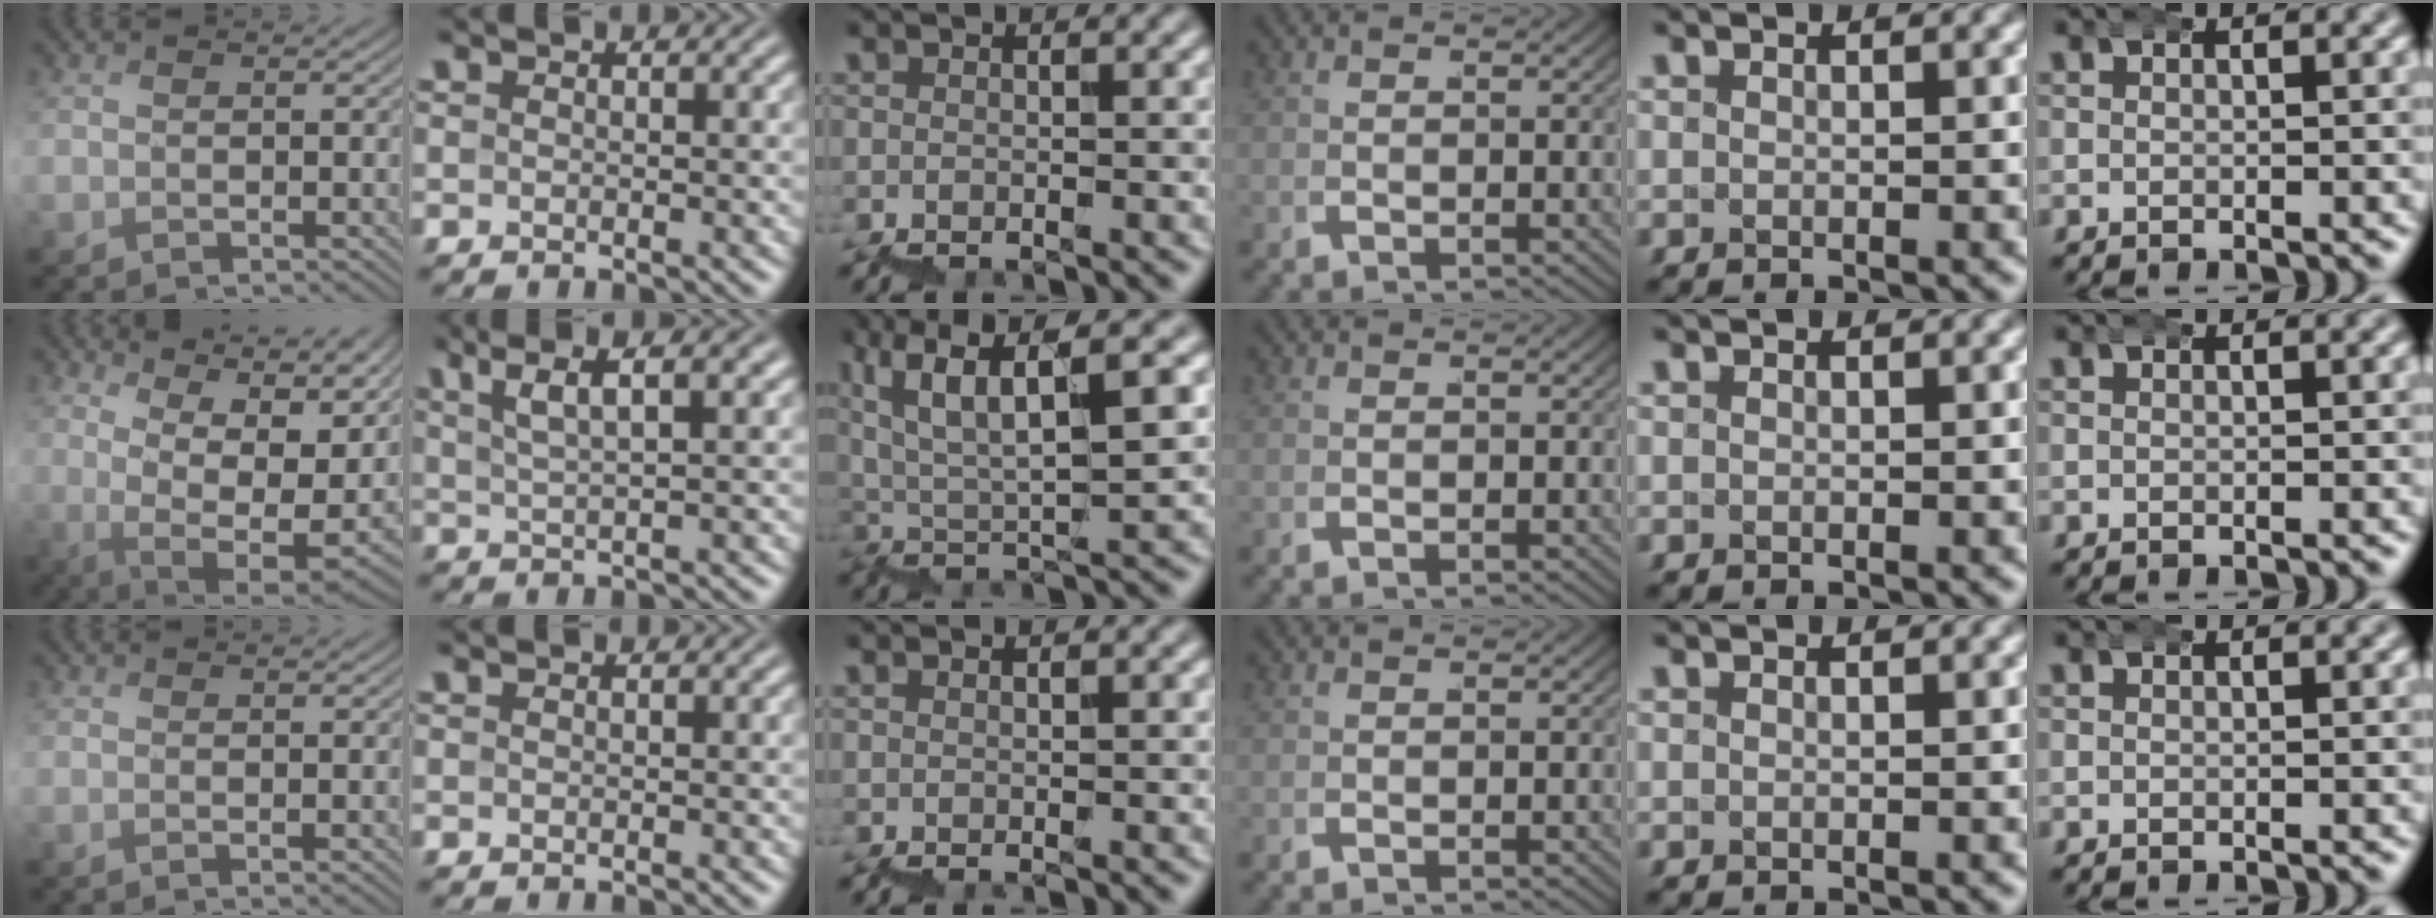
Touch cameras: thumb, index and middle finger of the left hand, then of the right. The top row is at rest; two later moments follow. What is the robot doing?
{"motion": "wrap", "object": "bubble wrap"}